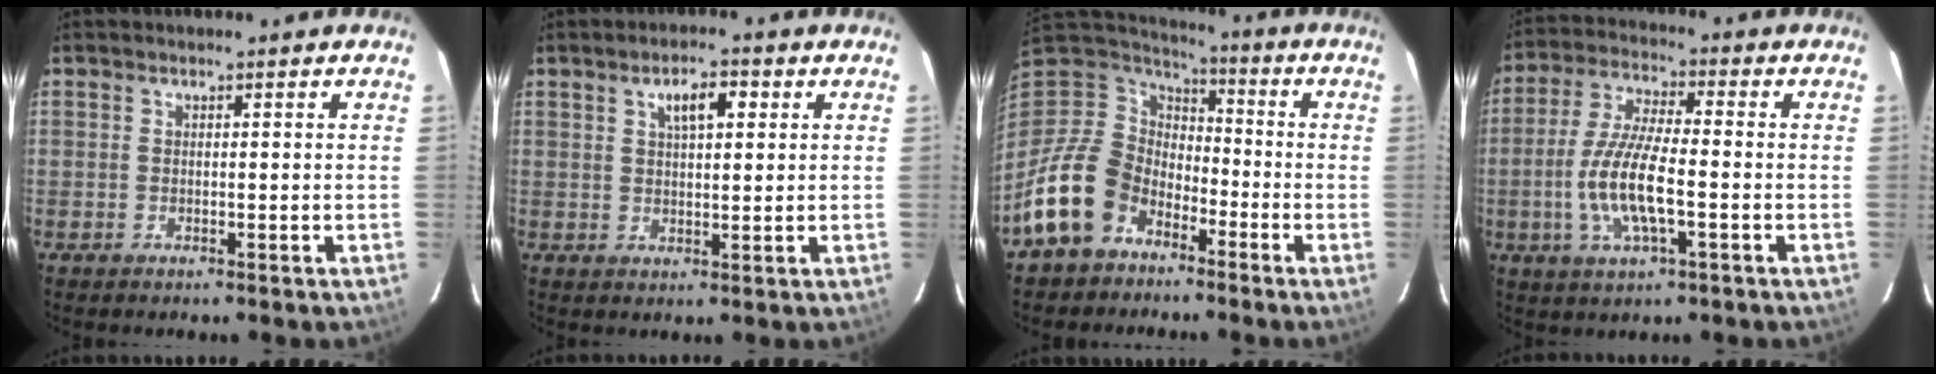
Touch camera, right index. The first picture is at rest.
{"total": 4.9, "force": [2.0, 2.0, 4.0], "torque": [-0.066, 0.012, 0.036]}
{"total": 14.9, "force": [-9.3, 10.4, 5.4], "torque": [-0.140, 0.016, -0.165]}
{"total": 11.7, "force": [-2.8, 3.2, 10.9], "torque": [-0.225, -0.005, -0.057]}